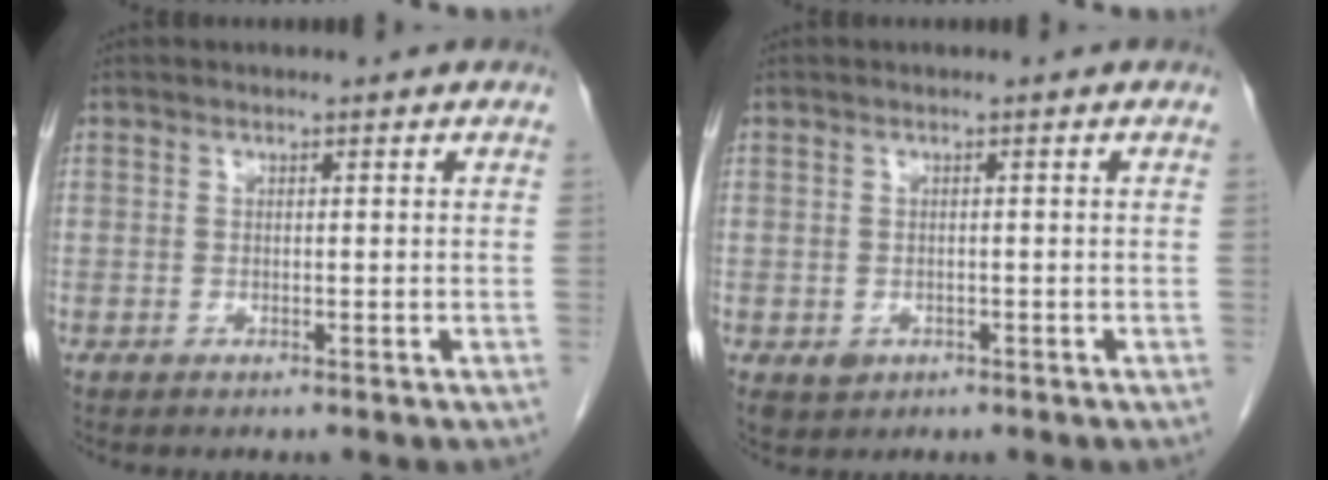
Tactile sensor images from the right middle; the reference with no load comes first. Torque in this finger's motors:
{"motor_torque": [0.33, -0.14, 0.01, 0.01]}